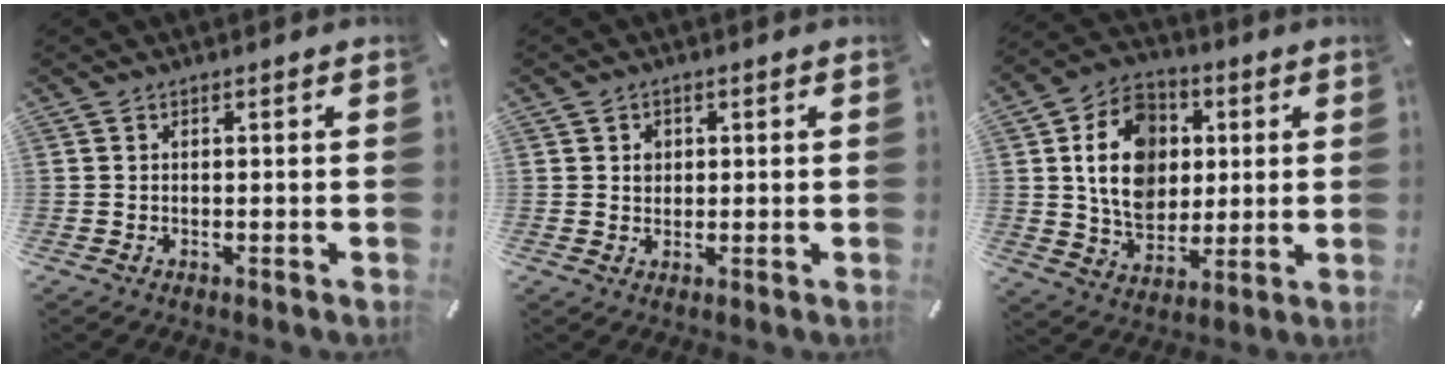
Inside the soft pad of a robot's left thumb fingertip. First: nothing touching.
{"total": 2.2, "force": [0.5, 2.1, 0.7], "torque": [-0.001, -0.001, 0.004]}
{"total": 15.4, "force": [2.3, 12.6, 8.6], "torque": [-0.162, 0.016, 0.045]}